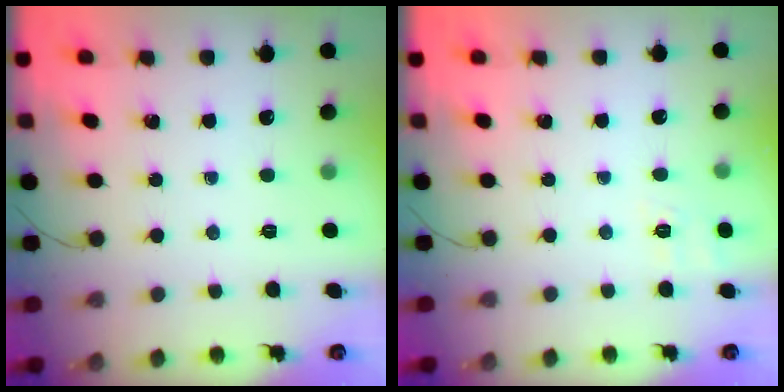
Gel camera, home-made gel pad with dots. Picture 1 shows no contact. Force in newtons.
{"total": 8.0, "press": 7.7, "slide": 2.3}